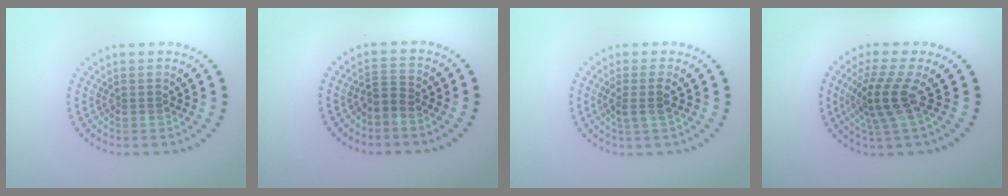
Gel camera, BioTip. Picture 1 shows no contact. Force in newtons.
{"total": 1.8, "press": 1.2, "slide": 1.2}
{"total": 1.9, "press": 1.5, "slide": 1.1}
{"total": 3.8, "press": 2.7, "slide": 2.6}